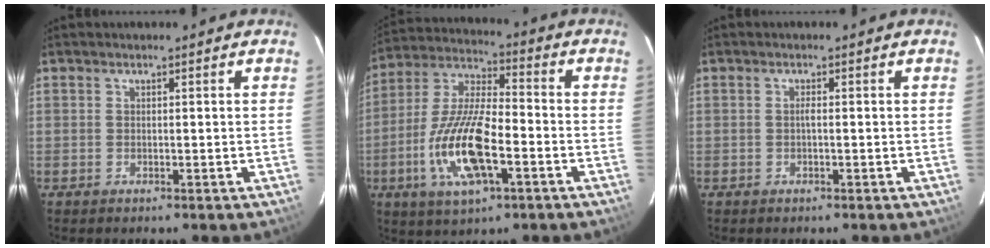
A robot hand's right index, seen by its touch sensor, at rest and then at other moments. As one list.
[{"total": 16.0, "force": [-5.3, 5.4, 14.1], "torque": [-0.296, -0.009, -0.103]}, {"total": 0.7, "force": [-0.2, 0.0, 0.7], "torque": [-0.011, 0.004, -0.005]}]